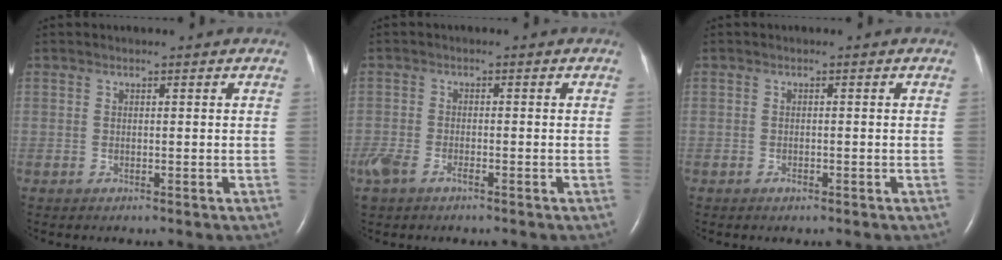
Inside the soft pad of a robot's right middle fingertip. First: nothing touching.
{"total": 5.3, "force": [-3.3, 2.5, 3.3], "torque": [-0.078, -0.007, -0.063]}
{"total": 0.6, "force": [-0.4, 0.2, 0.4], "torque": [-0.008, 0.000, -0.005]}